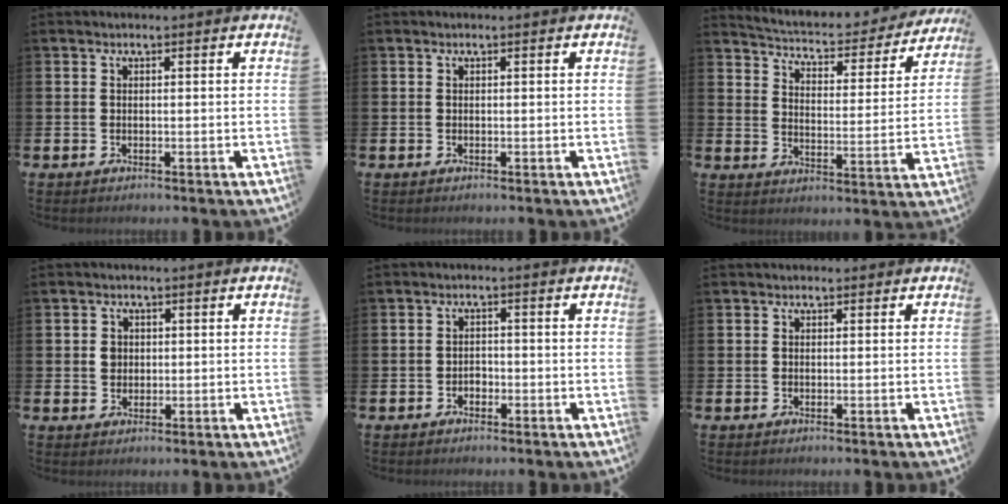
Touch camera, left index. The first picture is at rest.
{"total": 0.0}
{"total": 4.7, "force": [4.5, 1.0, 0.7], "torque": [-0.041, -0.041, 0.072]}
{"total": 2.1, "force": [0.7, 1.7, 0.9], "torque": [-0.003, 0.004, 0.008]}
{"total": 1.3, "force": [-0.7, 1.1, 0.3], "torque": [-0.009, 0.002, -0.016]}
{"total": 0.6, "force": [0.3, 0.4, 0.1], "torque": [0.009, 0.000, 0.003]}